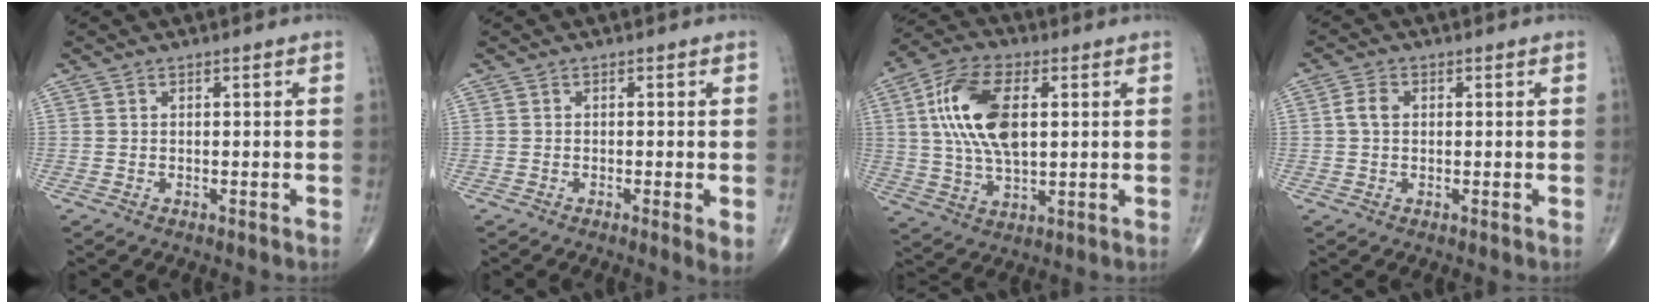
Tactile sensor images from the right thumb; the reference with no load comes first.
{"total": 2.7, "force": [-0.6, 0.4, 2.6], "torque": [-0.044, -0.010, -0.012]}
{"total": 15.3, "force": [3.0, 7.9, 12.9], "torque": [-0.249, 0.006, 0.054]}
{"total": 2.7, "force": [0.3, 1.9, 1.9], "torque": [-0.040, 0.005, 0.003]}